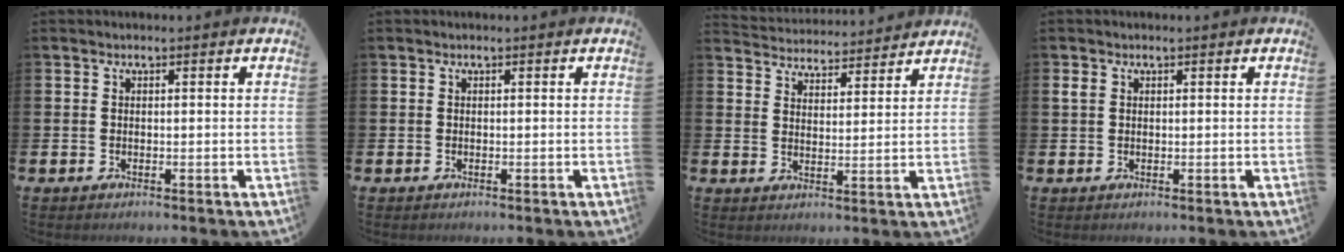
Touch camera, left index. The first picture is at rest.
{"total": 0.0}
{"total": 4.6, "force": [4.5, 0.5, -0.4], "torque": [-0.004, -0.039, 0.079]}
{"total": 1.7, "force": [1.0, 1.2, 0.7], "torque": [-0.001, 0.001, 0.015]}